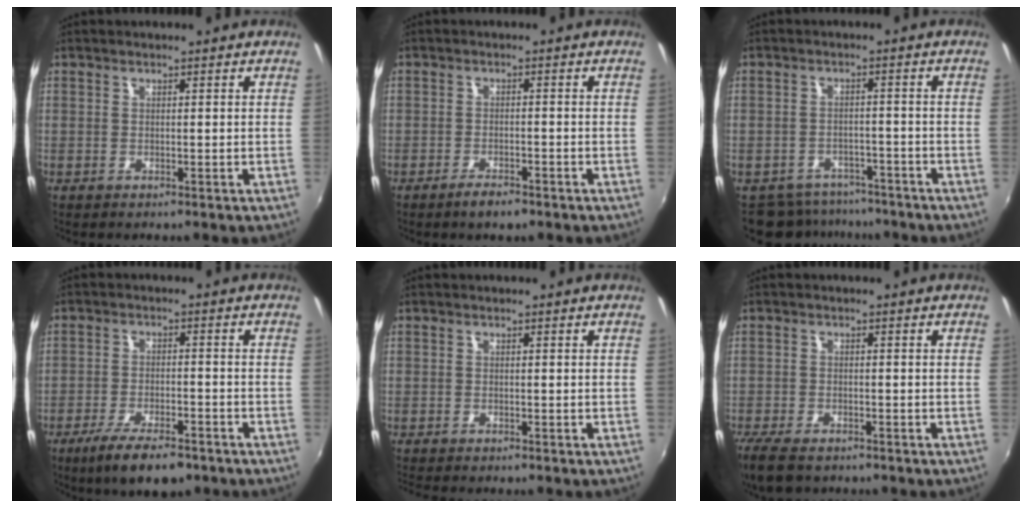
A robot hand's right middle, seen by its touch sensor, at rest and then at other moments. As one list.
[{"total": 3.4, "force": [-2.6, 1.1, 1.9], "torque": [-0.048, -0.006, -0.049]}, {"total": 7.9, "force": [-6.6, 4.1, 1.0], "torque": [-0.028, 0.005, -0.094]}, {"total": 10.1, "force": [-7.2, 3.1, 6.3], "torque": [-0.140, -0.024, -0.120]}, {"total": 2.1, "force": [-1.9, 0.5, 0.8], "torque": [-0.019, -0.017, -0.032]}, {"total": 7.1, "force": [-5.5, 2.7, 3.6], "torque": [-0.098, -0.031, -0.106]}]